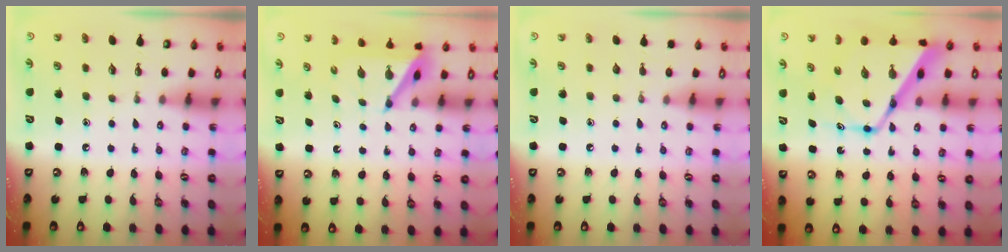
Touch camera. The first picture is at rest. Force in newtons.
{"total": 5.9, "press": 5.9, "slide": 0.3}
{"total": 0.0}
{"total": 16.2, "press": 16.1, "slide": 1.5}